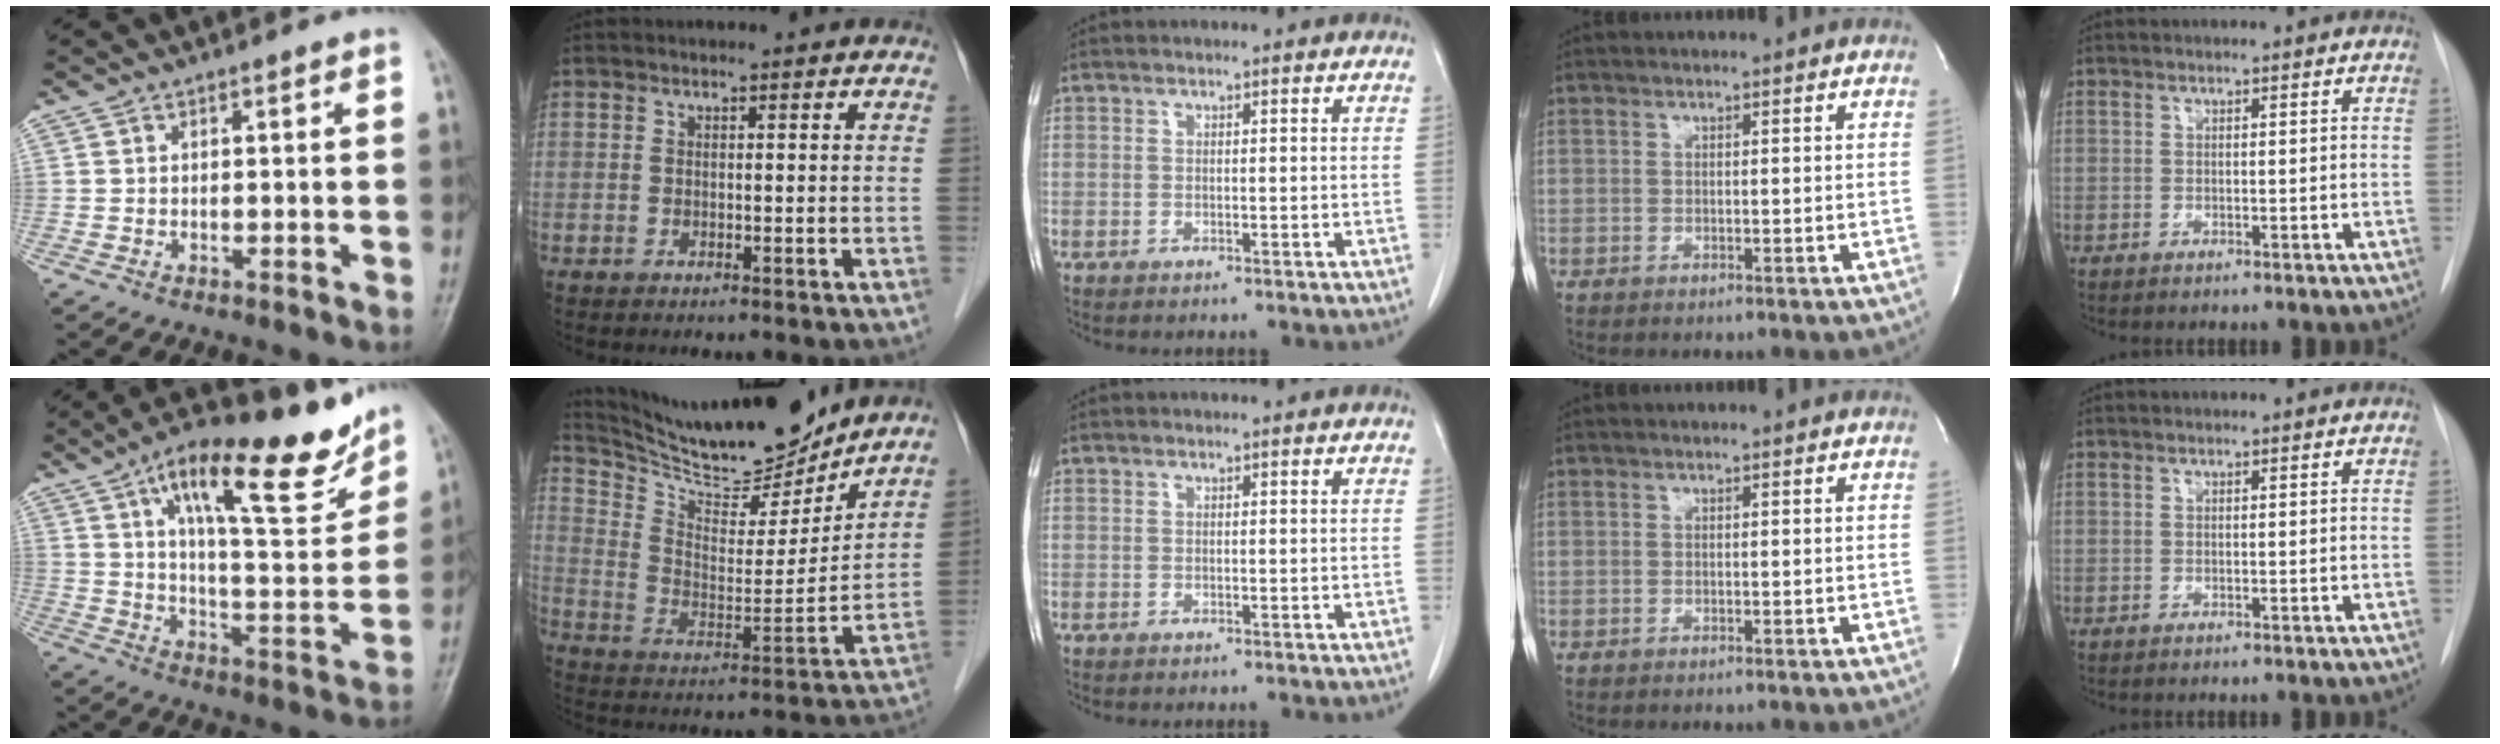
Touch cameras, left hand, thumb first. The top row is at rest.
{"thumb": {"total": 21.9, "force": [13.3, 6.9, 15.9], "torque": [-0.200, -0.051, 0.208]}, "index": {"total": 16.9, "force": [16.0, 2.4, 4.9], "torque": [-0.103, -0.025, 0.267]}}